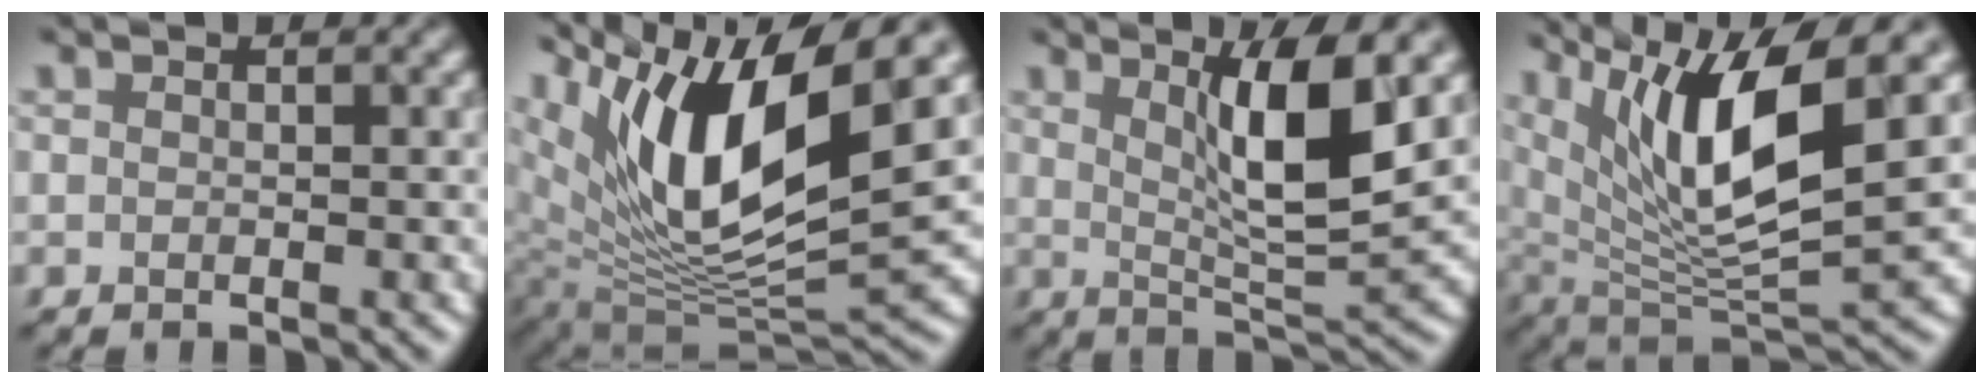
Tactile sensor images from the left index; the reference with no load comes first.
{"total": 13.5, "force": [6.2, 5.1, 10.8], "torque": [-0.199, -0.006, 0.120]}
{"total": 7.3, "force": [2.4, 1.4, 6.8], "torque": [-0.106, -0.010, 0.045]}
{"total": 11.7, "force": [4.6, 3.6, 10.1], "torque": [-0.186, -0.007, 0.089]}